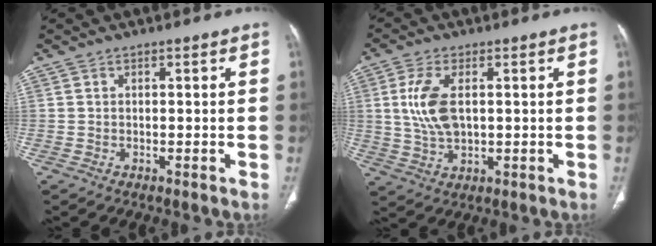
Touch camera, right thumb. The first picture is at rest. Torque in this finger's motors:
{"motor_torque": [-0.66, 0.98, 0.66, 0.65, 0.06]}